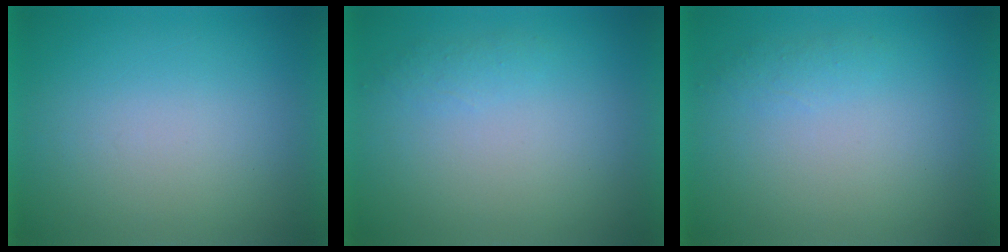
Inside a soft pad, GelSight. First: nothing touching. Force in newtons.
{"total": 2.1}
{"total": 2.1}